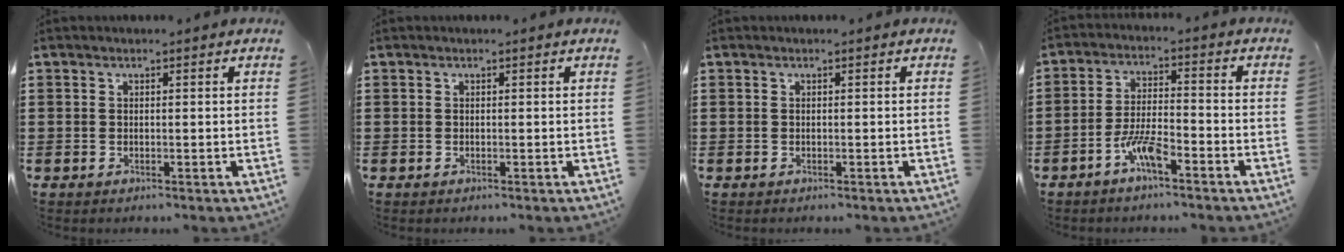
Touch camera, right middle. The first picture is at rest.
{"total": 0.0}
{"total": 0.0}
{"total": 5.8, "force": [-3.7, 1.1, 4.3], "torque": [-0.098, 0.000, -0.073]}